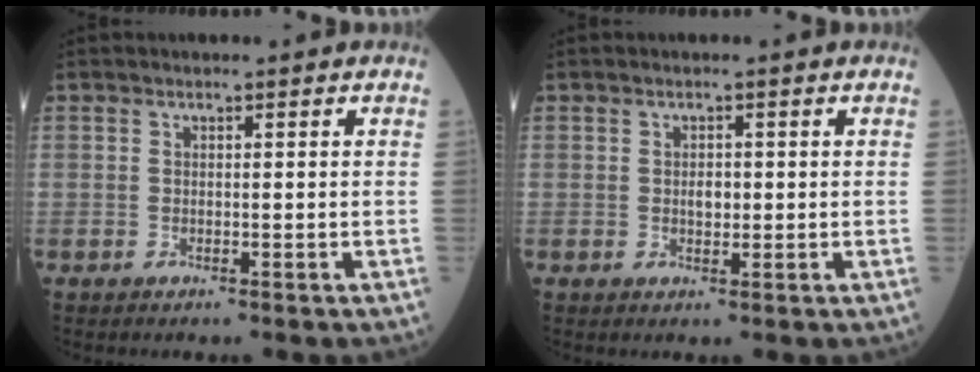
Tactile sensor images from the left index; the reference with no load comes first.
{"total": 1.5, "force": [0.2, 0.9, 1.2], "torque": [-0.021, 0.000, 0.005]}